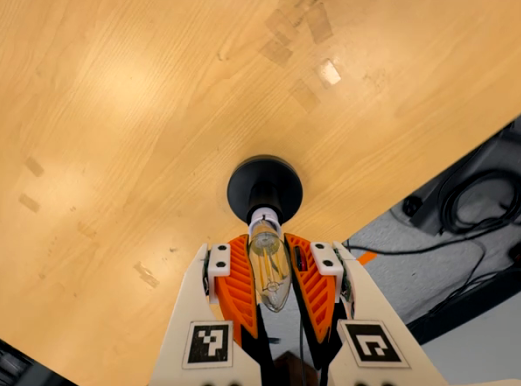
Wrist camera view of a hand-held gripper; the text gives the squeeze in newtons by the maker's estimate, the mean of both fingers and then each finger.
{"total": 18.2, "left": 17.7, "right": 18.7}